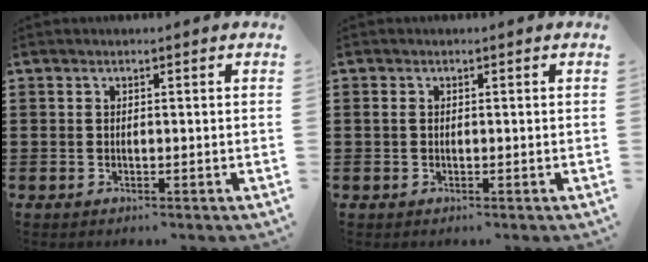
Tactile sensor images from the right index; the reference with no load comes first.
{"total": 0.6, "force": [-0.2, 0.4, 0.4], "torque": [-0.009, 0.002, -0.004]}